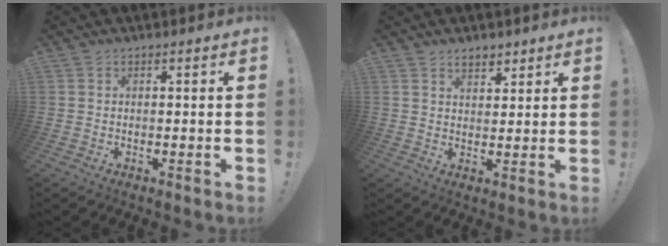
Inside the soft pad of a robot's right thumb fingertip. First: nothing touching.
{"total": 3.8, "force": [2.9, 2.1, 1.3], "torque": [-0.005, -0.018, 0.050]}